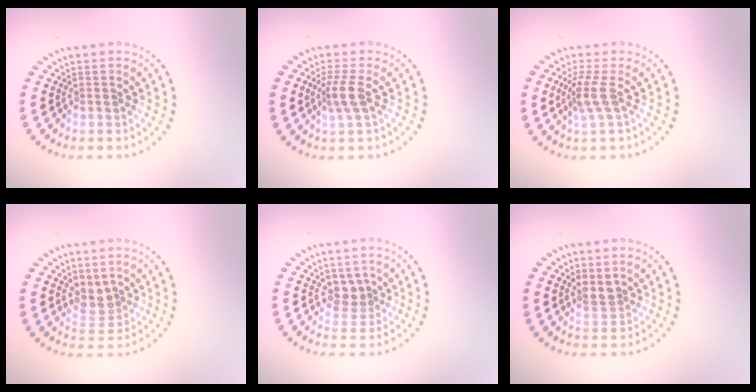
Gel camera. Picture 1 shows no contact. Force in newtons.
{"total": 2.5, "press": 2.1, "slide": 1.4}
{"total": 2.6, "press": 2.0, "slide": 1.7}
{"total": 2.2, "press": 1.8, "slide": 1.4}
{"total": 2.1, "press": 1.7, "slide": 1.3}
{"total": 1.9, "press": 1.5, "slide": 1.2}